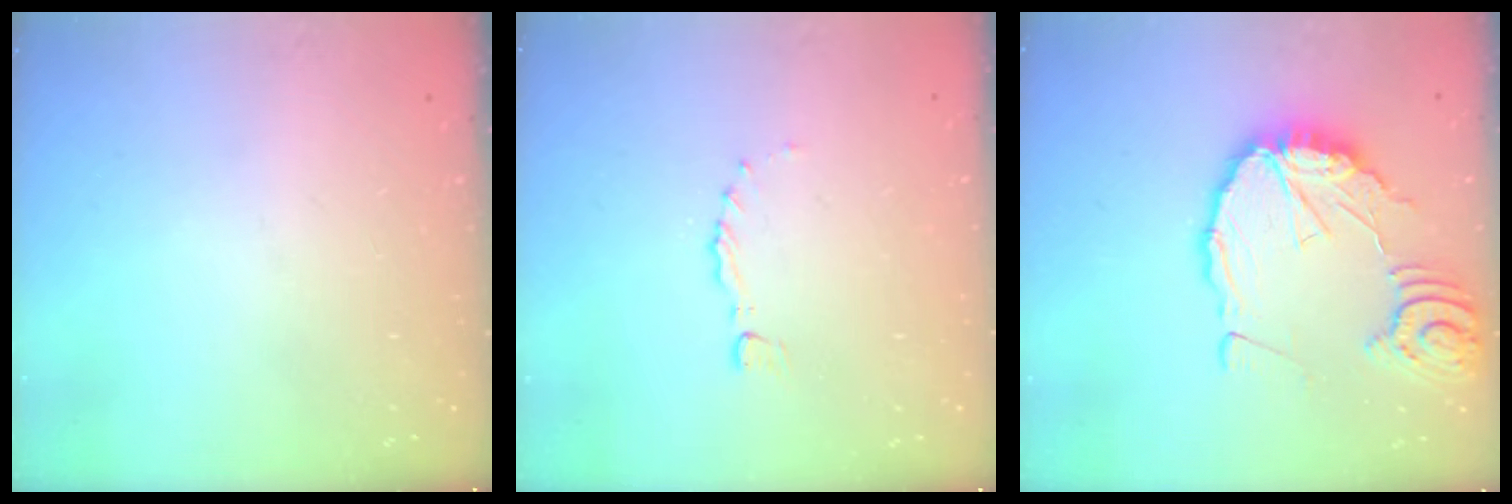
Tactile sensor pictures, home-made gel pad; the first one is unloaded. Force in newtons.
{"total": 0.0}
{"total": 16.5, "press": 16.5, "slide": 1.6}